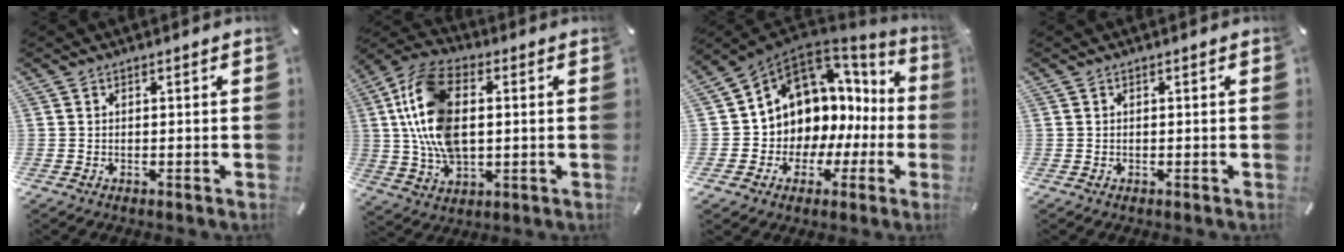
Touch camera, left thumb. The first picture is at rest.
{"total": 15.4, "force": [1.3, 9.9, 11.8], "torque": [-0.275, 0.004, 0.022]}
{"total": 9.7, "force": [4.3, 8.4, 2.2], "torque": [-0.063, -0.065, 0.092]}
{"total": 0.0}